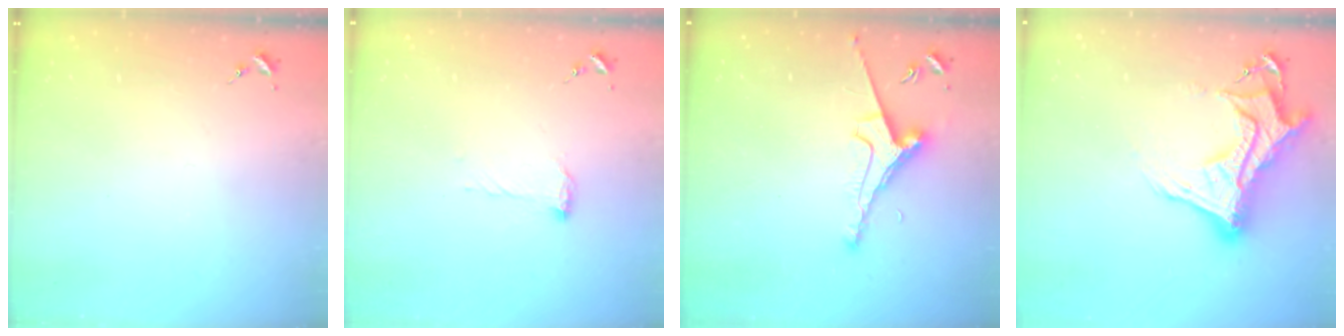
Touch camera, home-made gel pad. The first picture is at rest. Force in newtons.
{"total": 5.8, "press": 5.7, "slide": 0.7}
{"total": 8.0, "press": 7.9, "slide": 1.1}
{"total": 18.2, "press": 18.1, "slide": 1.6}